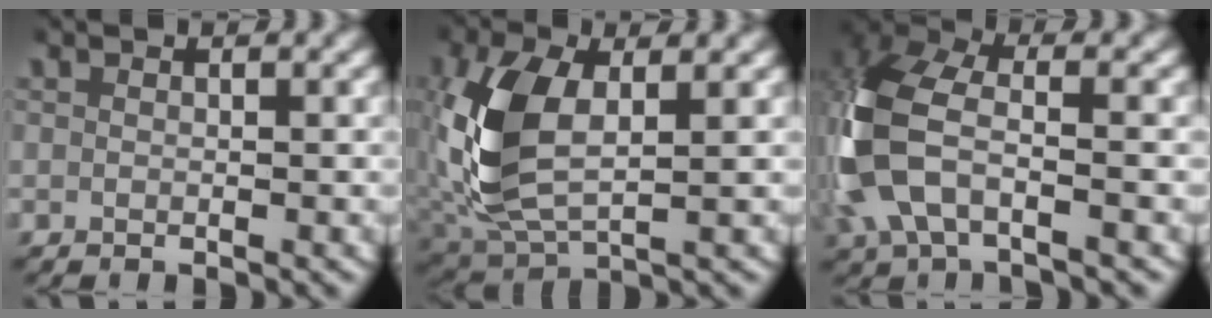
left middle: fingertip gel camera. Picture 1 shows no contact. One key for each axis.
{"total": 7.9, "fx": 0.9, "fy": 4.8, "fz": 6.2, "tx": -0.166, "ty": -0.007, "tz": 0.025}
{"total": 9.0, "fx": -0.2, "fy": 6.0, "fz": 6.7, "tx": -0.207, "ty": -0.024, "tz": 0.006}